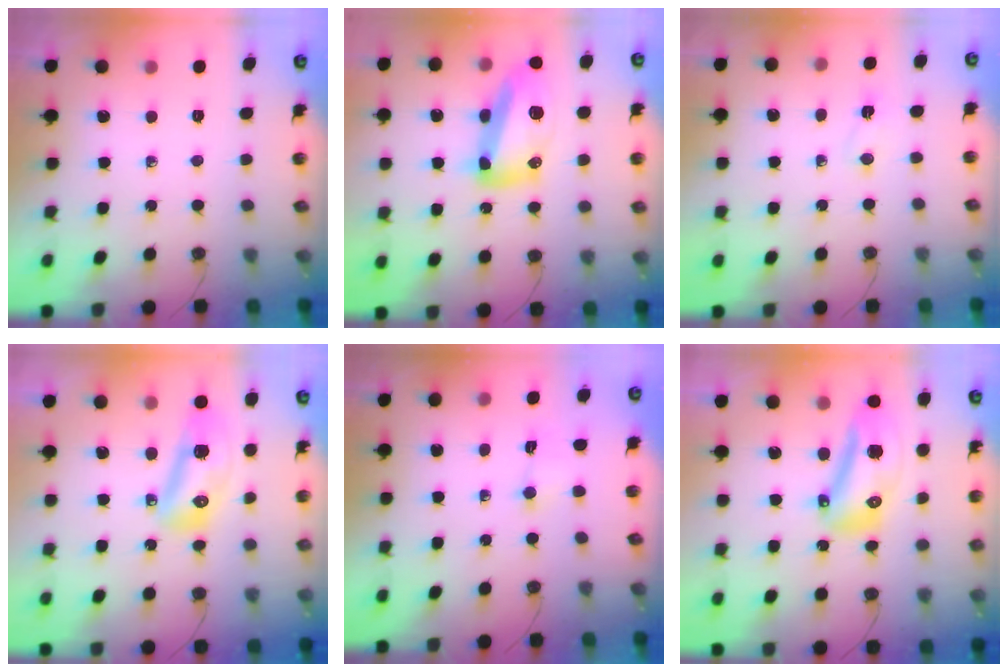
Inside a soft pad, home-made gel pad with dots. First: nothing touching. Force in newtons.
{"total": 16.6, "press": 16.5, "slide": 1.1}
{"total": 2.1, "press": 2.0, "slide": 0.5}
{"total": 12.4, "press": 12.3, "slide": 1.5}
{"total": 1.5, "press": 1.3, "slide": 0.8}
{"total": 14.0, "press": 13.9, "slide": 2.3}